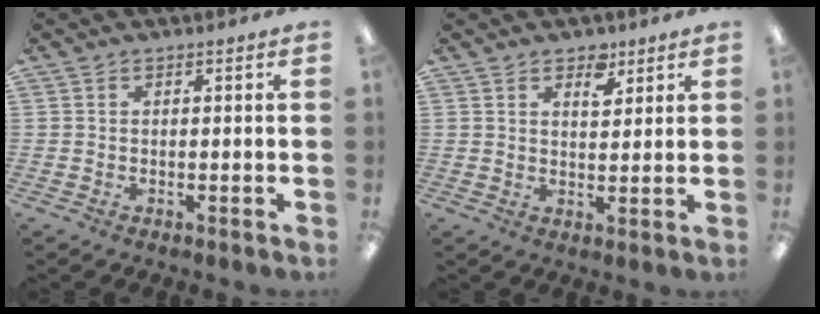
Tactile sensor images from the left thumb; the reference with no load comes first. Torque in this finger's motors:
{"motor_torque": [-0.33, -0.13, -0.24, -0.29, 0.02]}